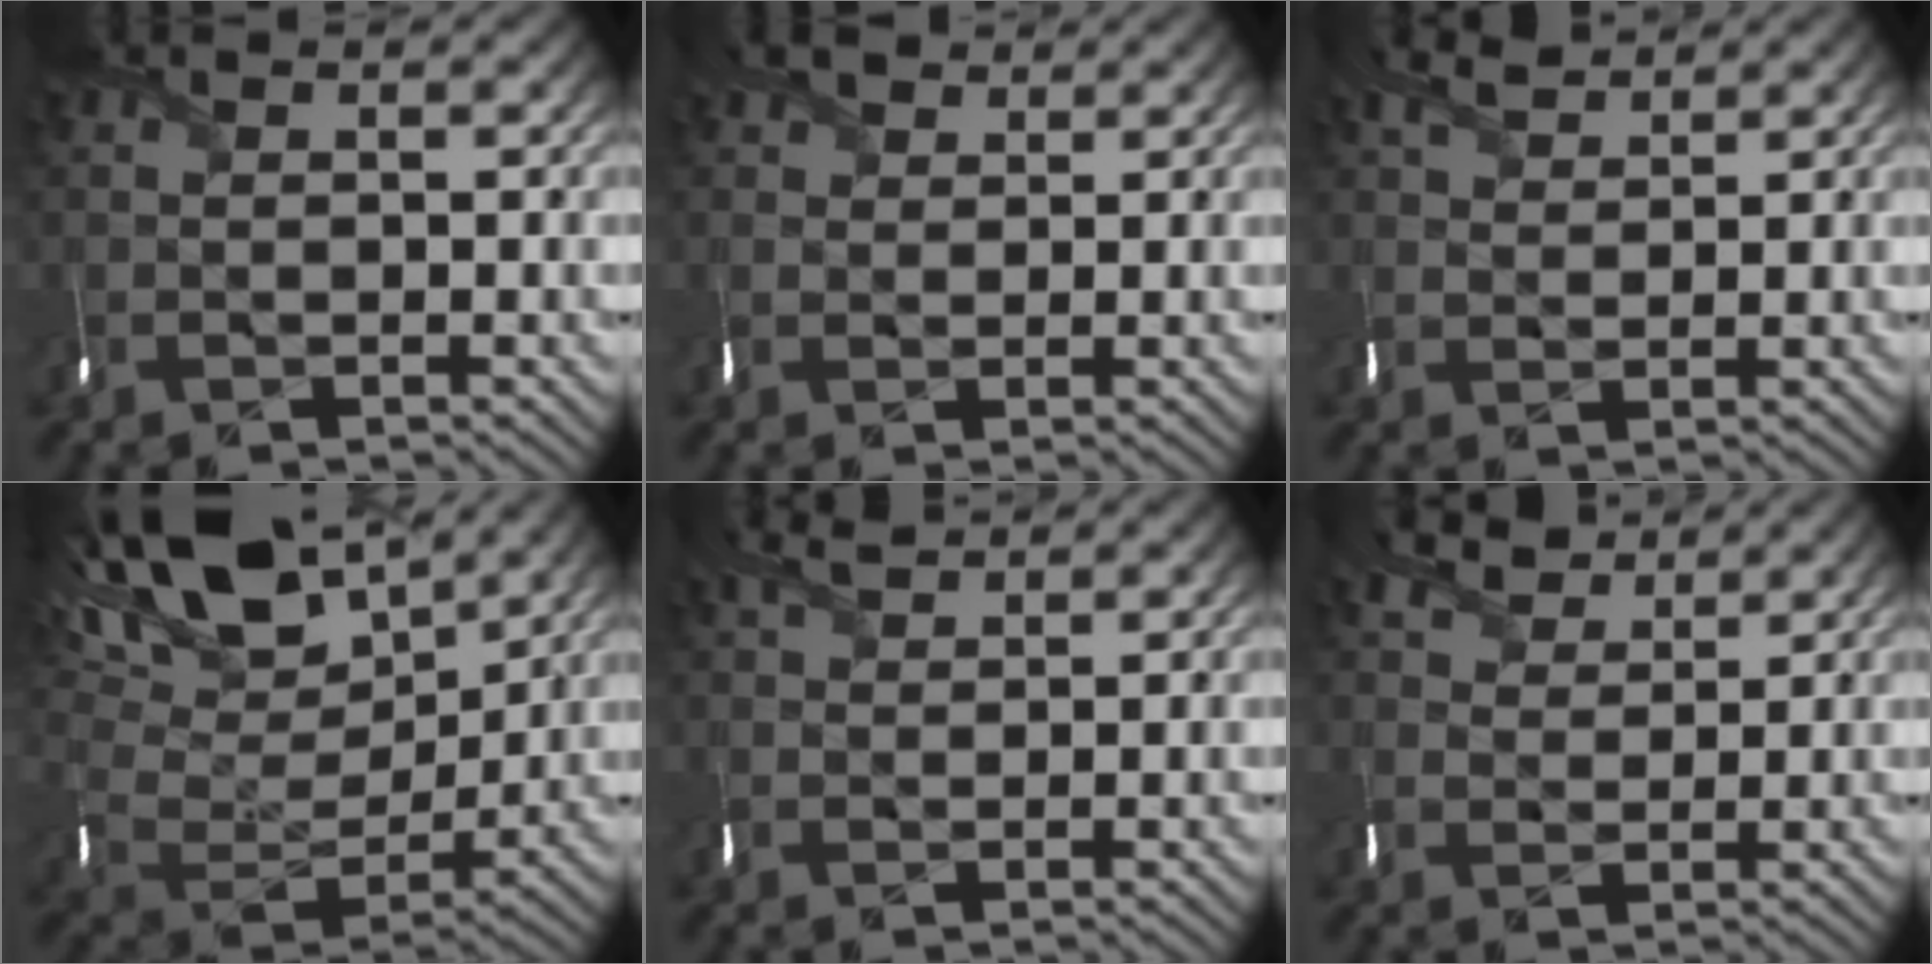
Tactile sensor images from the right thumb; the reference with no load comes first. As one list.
[{"total": 2.1, "force": [1.7, 0.9, -0.8], "torque": [0.009, 0.004, 0.025]}, {"total": 2.5, "force": [2.4, 0.5, 0.2], "torque": [-0.025, 0.009, 0.046]}, {"total": 15.4, "force": [9.9, 7.4, 9.3], "torque": [-0.224, 0.032, 0.157]}, {"total": 1.7, "force": [1.6, -0.1, -0.4], "torque": [-0.011, 0.008, 0.033]}, {"total": 3.9, "force": [3.6, 1.5, 0.4], "torque": [-0.027, 0.011, 0.065]}]